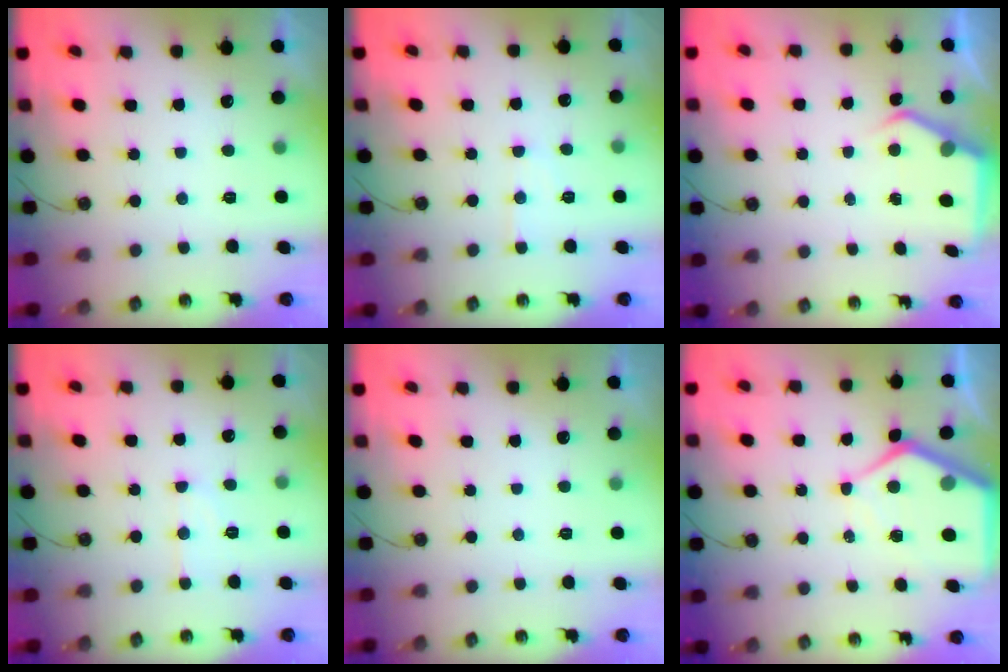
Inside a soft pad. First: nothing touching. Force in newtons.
{"total": 6.3, "press": 6.3, "slide": 0.2}
{"total": 5.1, "press": 5.1, "slide": 0.2}
{"total": 7.5, "press": 7.5, "slide": 0.6}
{"total": 0.0}
{"total": 11.1, "press": 11.1, "slide": 1.2}